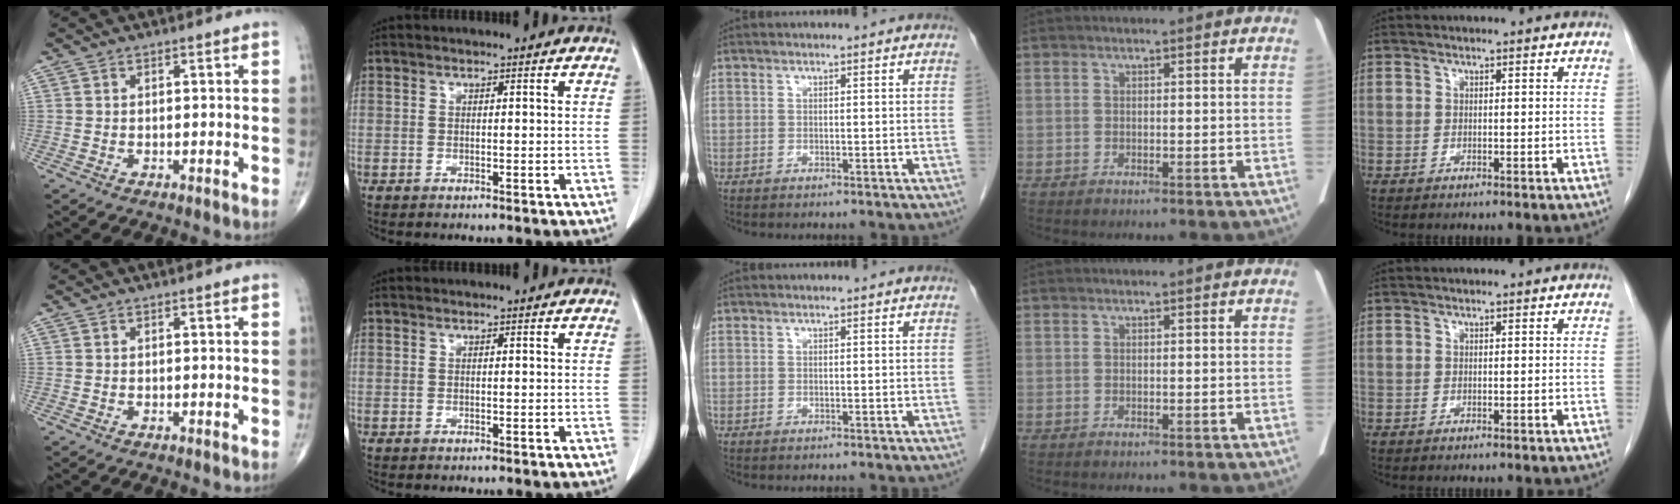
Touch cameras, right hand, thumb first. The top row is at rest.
{}